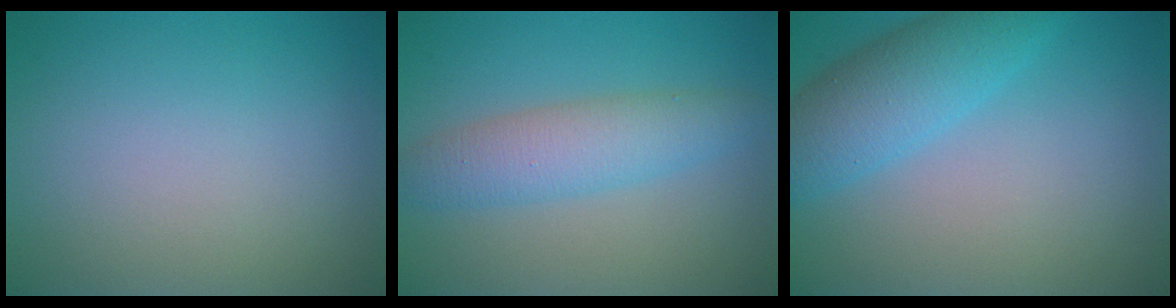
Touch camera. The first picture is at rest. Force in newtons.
{"total": 4.2, "press": 4.2, "slide": 0.1}
{"total": 5.3, "press": 5.3, "slide": 0.2}